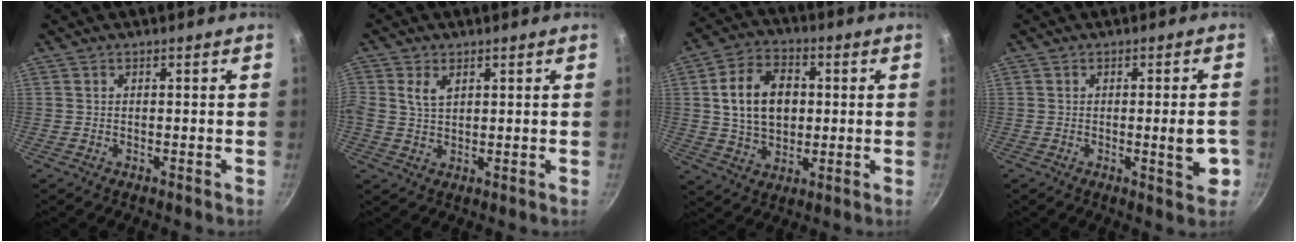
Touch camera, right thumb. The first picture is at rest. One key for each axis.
{"total": 3.8, "fx": 1.5, "fy": 2.4, "fz": 2.6, "tx": -0.048, "ty": -0.002, "tz": 0.029}
{"total": 13.2, "fx": 1.6, "fy": 9.3, "fz": 9.2, "tx": -0.136, "ty": 0.008, "tz": 0.027}
{"total": 6.0, "fx": -1.2, "fy": 1.4, "fz": 5.7, "tx": -0.070, "ty": -0.004, "tz": -0.016}